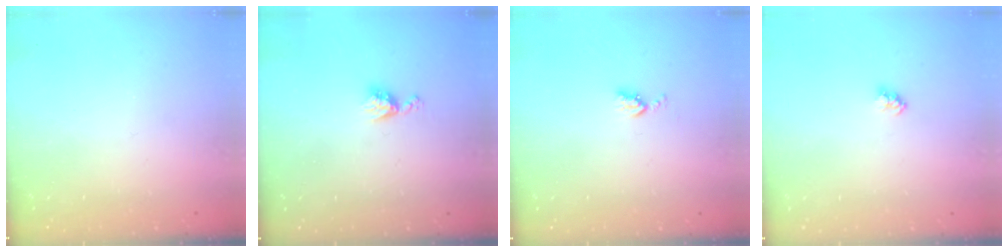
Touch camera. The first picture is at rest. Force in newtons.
{"total": 5.5, "press": 5.5, "slide": 0.7}
{"total": 3.2, "press": 3.2, "slide": 0.5}
{"total": 2.5, "press": 2.5, "slide": 0.1}